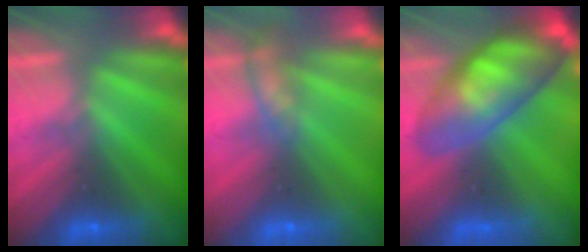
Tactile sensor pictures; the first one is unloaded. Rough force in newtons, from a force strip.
{"total": 2.3}
{"total": 8.3}